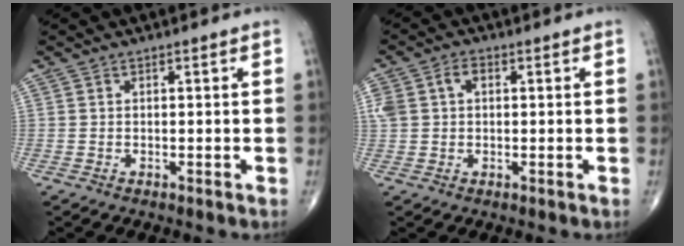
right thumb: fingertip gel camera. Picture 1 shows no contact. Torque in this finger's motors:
{"motor_torque": [0.49, 0.25, 0.76, 0.36, 0.04]}